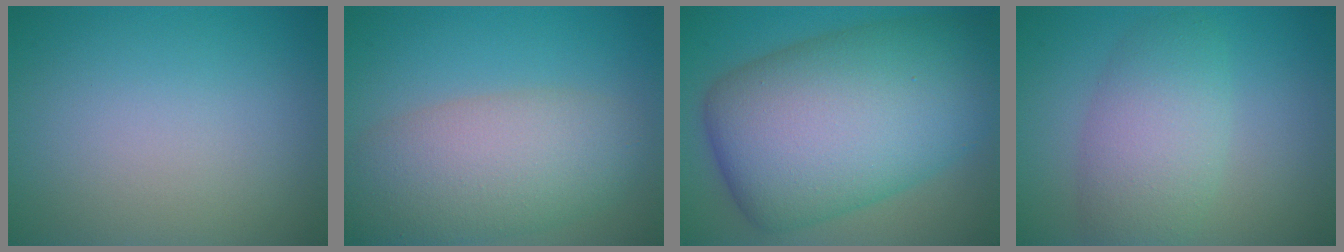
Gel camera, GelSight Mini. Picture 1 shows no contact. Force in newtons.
{"total": 7.3, "press": 7.3, "slide": 0.5}
{"total": 15.1, "press": 15.1, "slide": 0.1}
{"total": 4.9, "press": 4.8, "slide": 0.2}